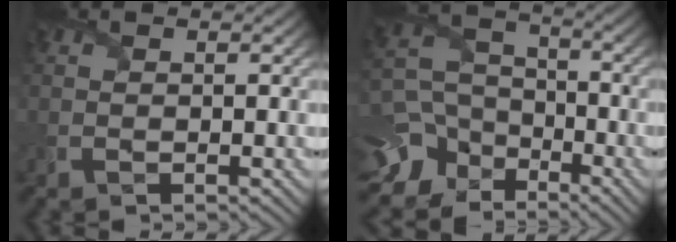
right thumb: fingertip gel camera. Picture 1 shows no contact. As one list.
[{"total": 12.9, "force": [-7.3, 9.6, 4.6], "torque": [-0.136, -0.042, -0.129]}]